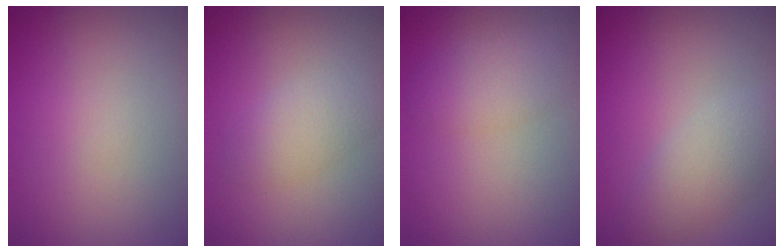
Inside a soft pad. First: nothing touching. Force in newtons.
{"total": 2.6, "press": 2.6, "slide": 0.1}
{"total": 3.0, "press": 3.0, "slide": 0.1}
{"total": 3.6, "press": 3.6, "slide": 0.3}